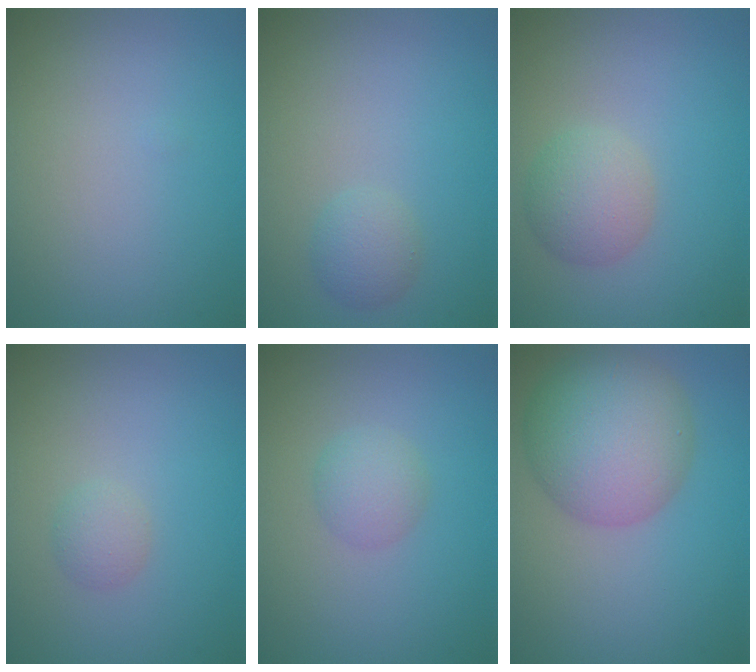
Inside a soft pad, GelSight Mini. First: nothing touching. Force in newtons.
{"total": 1.7, "press": 1.7, "slide": 0.0}
{"total": 3.0, "press": 3.0, "slide": 0.1}
{"total": 1.2, "press": 1.2, "slide": 0.1}
{"total": 1.9, "press": 1.9, "slide": 0.0}
{"total": 8.1, "press": 8.1, "slide": 0.3}